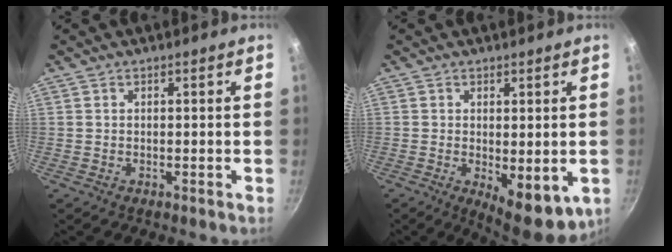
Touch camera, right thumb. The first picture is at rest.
{"total": 9.1, "force": [-1.5, 3.8, 8.1], "torque": [-0.093, -0.011, -0.007]}